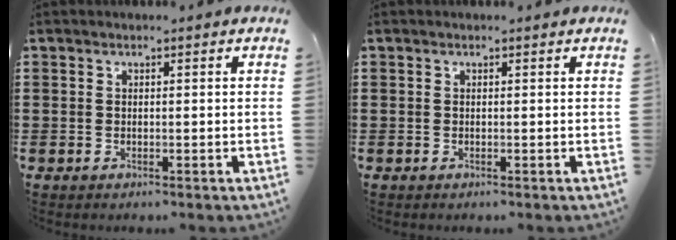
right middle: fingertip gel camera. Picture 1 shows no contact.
{"total": 0.0}